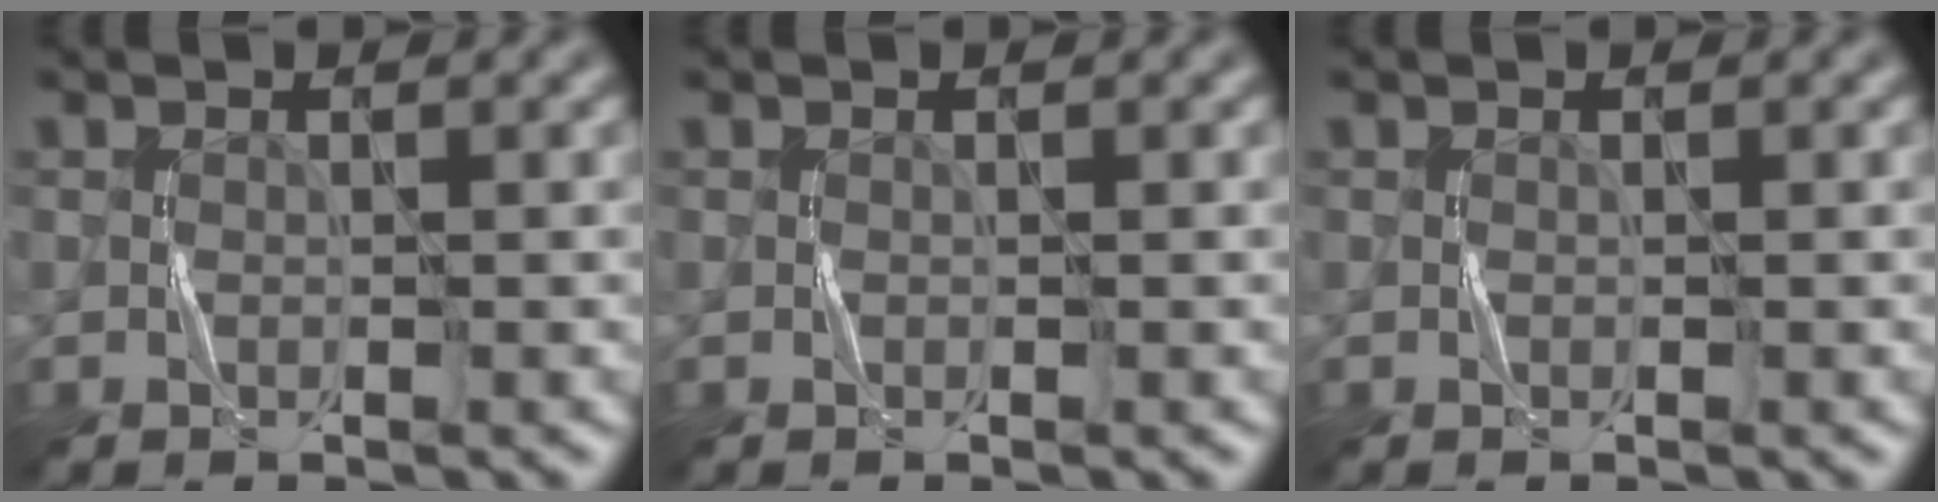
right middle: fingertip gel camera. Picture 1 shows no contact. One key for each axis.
{"total": 0.0}
{"total": 0.0}